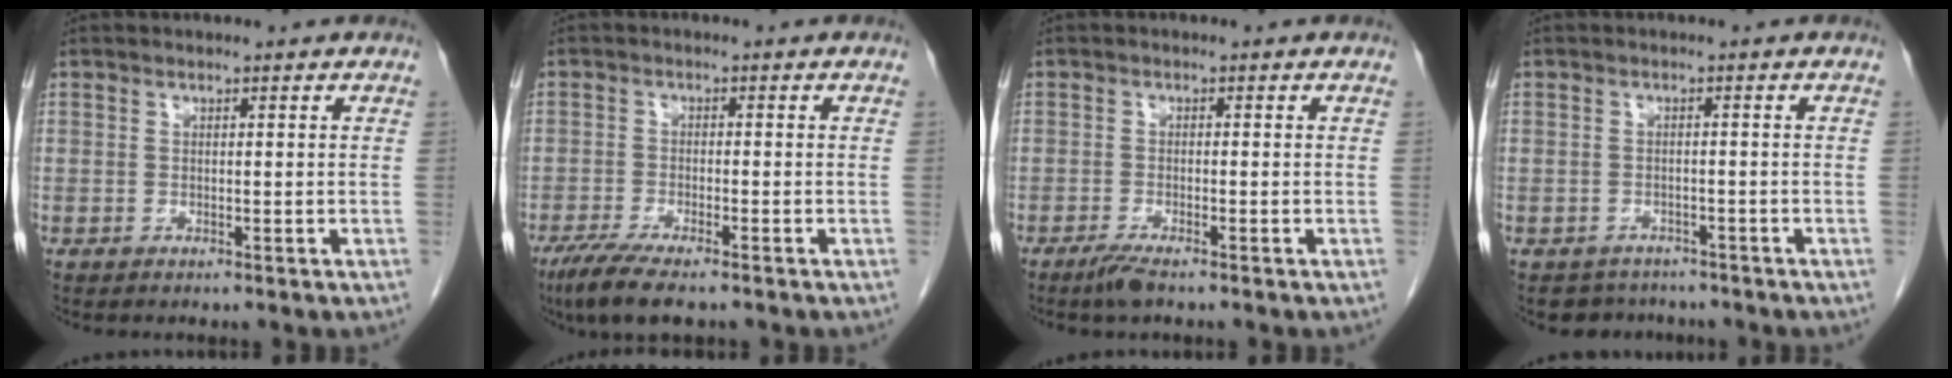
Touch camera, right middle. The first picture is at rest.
{"total": 7.0, "force": [-5.1, 1.1, 4.7], "torque": [-0.081, -0.017, -0.085]}
{"total": 2.5, "force": [-1.9, 0.2, 1.6], "torque": [-0.039, -0.006, -0.039]}
{"total": 4.1, "force": [-3.5, 2.1, 0.0], "torque": [0.000, 0.007, -0.049]}